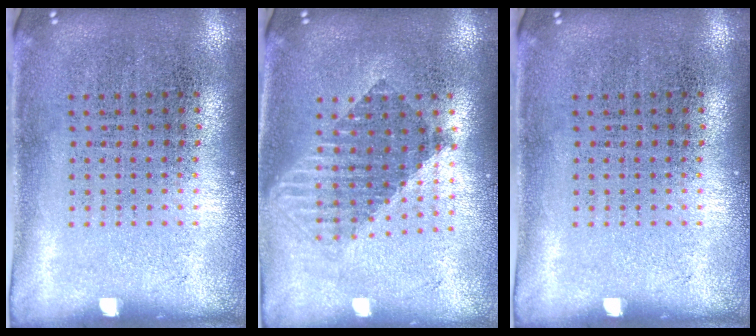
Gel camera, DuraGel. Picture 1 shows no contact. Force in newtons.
{"total": 1.6, "press": 1.4, "slide": 0.9}
{"total": 0.0}